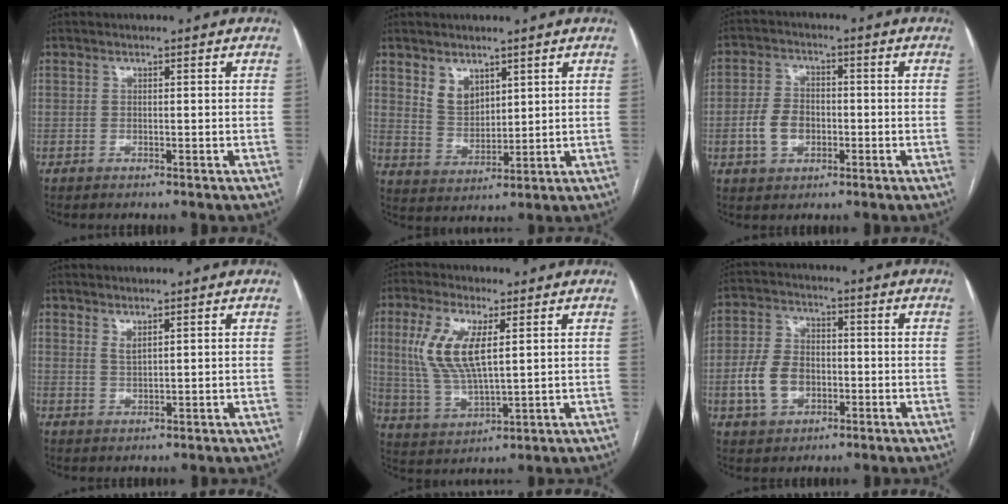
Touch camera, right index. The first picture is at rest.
{"total": 5.1, "force": [3.2, 3.2, 2.4], "torque": [-0.050, 0.000, 0.073]}
{"total": 6.1, "force": [-1.5, 4.3, 4.1], "torque": [-0.089, 0.014, -0.025]}
{"total": 1.5, "force": [1.1, 0.2, 0.9], "torque": [-0.020, -0.007, 0.026]}
{"total": 10.5, "force": [3.0, 3.3, 9.5], "torque": [-0.220, 0.002, 0.065]}
{"total": 8.2, "force": [-1.9, 5.7, 5.6], "torque": [-0.128, 0.016, -0.032]}